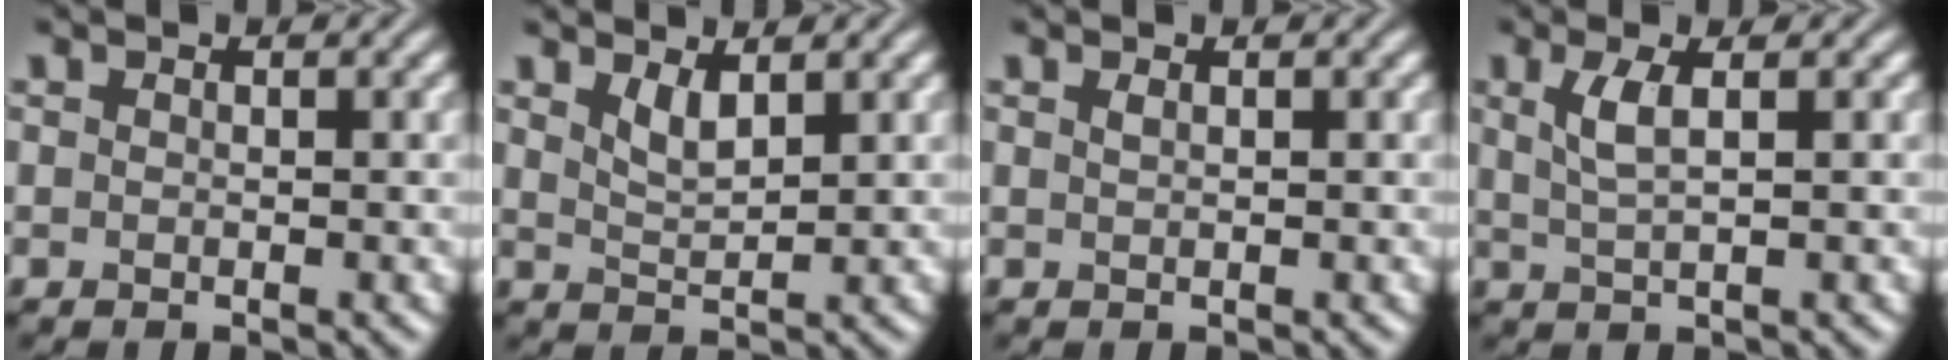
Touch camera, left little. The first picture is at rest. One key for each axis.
{"total": 2.0, "fx": 1.3, "fy": 0.5, "fz": 1.4, "tx": -0.029, "ty": -0.007, "tz": 0.029}
{"total": 0.7, "fx": 0.3, "fy": 0.2, "fz": 0.5, "tx": -0.007, "ty": 0.003, "tz": 0.006}
{"total": 2.6, "fx": 0.8, "fy": 0.7, "fz": 2.4, "tx": -0.050, "ty": -0.001, "tz": 0.017}